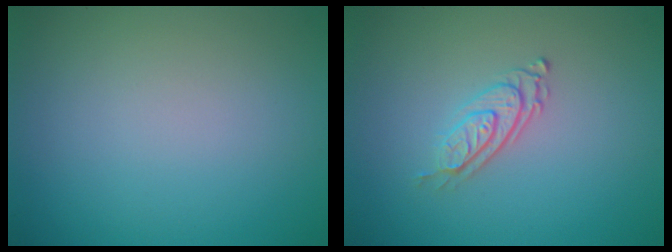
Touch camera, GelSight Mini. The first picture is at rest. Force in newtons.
{"total": 2.8, "press": 2.0, "slide": 2.0}